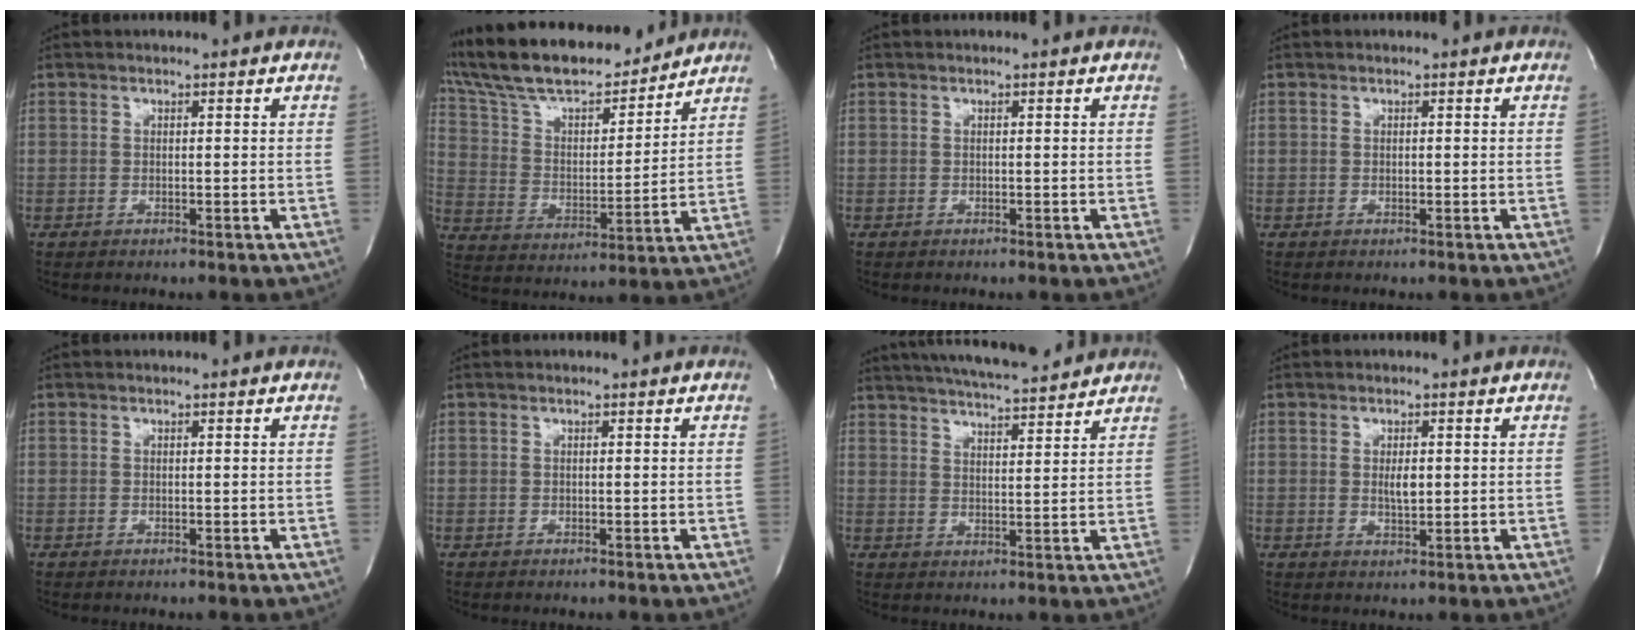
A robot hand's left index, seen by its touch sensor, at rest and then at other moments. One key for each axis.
{"total": 20.5, "fx": 17.8, "fy": 4.6, "fz": 8.9, "tx": -0.166, "ty": 0.018, "tz": 0.306}
{"total": 0.0}
{"total": 0.0}
{"total": 0.0}
{"total": 0.0}
{"total": 14.3, "fx": 12.9, "fy": 1.8, "fz": 5.9, "tx": -0.103, "ty": 0.019, "tz": 0.191}
{"total": 2.4, "fx": 0.3, "fy": 0.8, "fz": 2.3, "tx": -0.039, "ty": -0.002, "tz": 0.007}